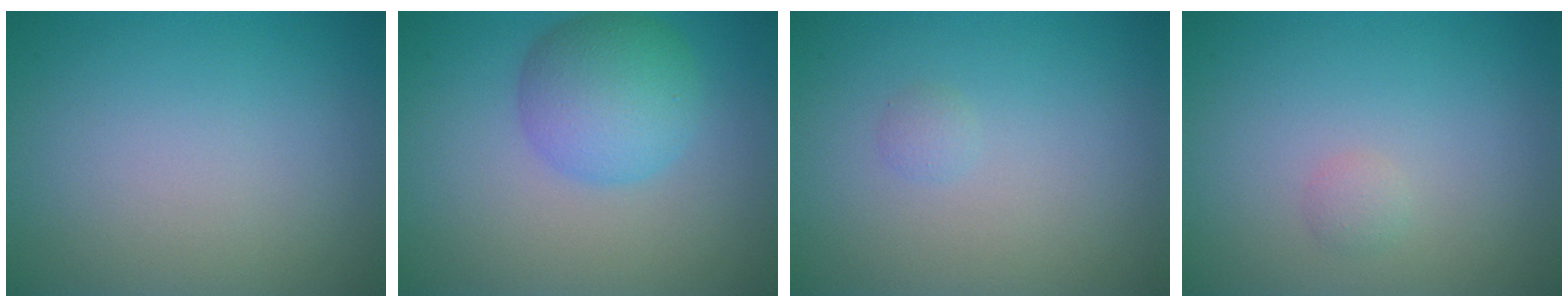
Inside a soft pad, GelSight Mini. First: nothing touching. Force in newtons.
{"total": 5.2, "press": 5.2, "slide": 0.2}
{"total": 0.6, "press": 0.6, "slide": 0.1}
{"total": 0.8, "press": 0.8, "slide": 0.0}